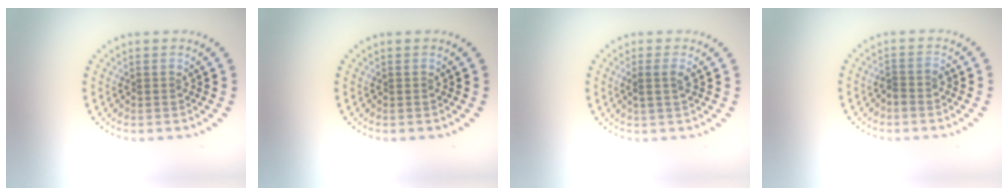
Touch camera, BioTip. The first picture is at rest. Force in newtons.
{"total": 0.0}
{"total": 1.5, "press": 1.3, "slide": 0.8}
{"total": 1.1, "press": 0.9, "slide": 0.7}